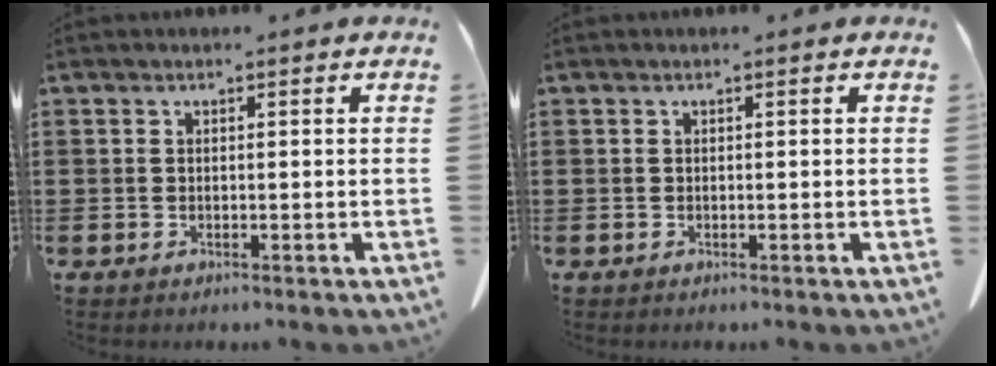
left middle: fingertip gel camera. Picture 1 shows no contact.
{"total": 0.0}